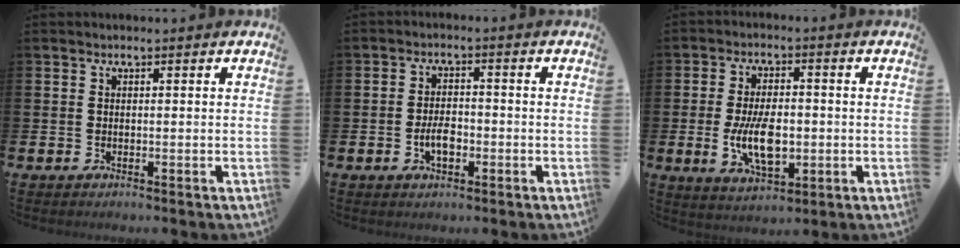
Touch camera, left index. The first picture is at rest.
{"total": 3.4, "force": [-1.0, 1.9, 2.6], "torque": [-0.033, -0.001, -0.024]}
{"total": 7.6, "force": [-1.1, 4.0, 6.4], "torque": [-0.107, -0.010, -0.026]}